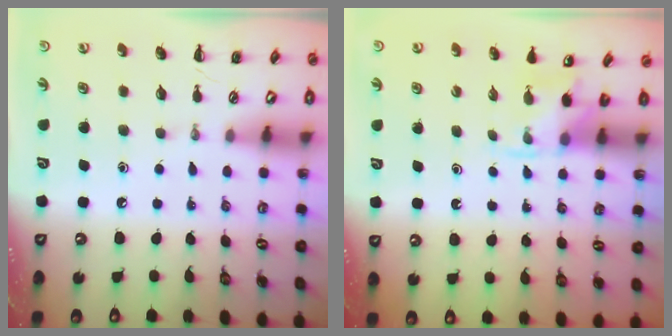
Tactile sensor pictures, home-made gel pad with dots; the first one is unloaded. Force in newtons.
{"total": 2.6, "press": 2.5, "slide": 0.9}